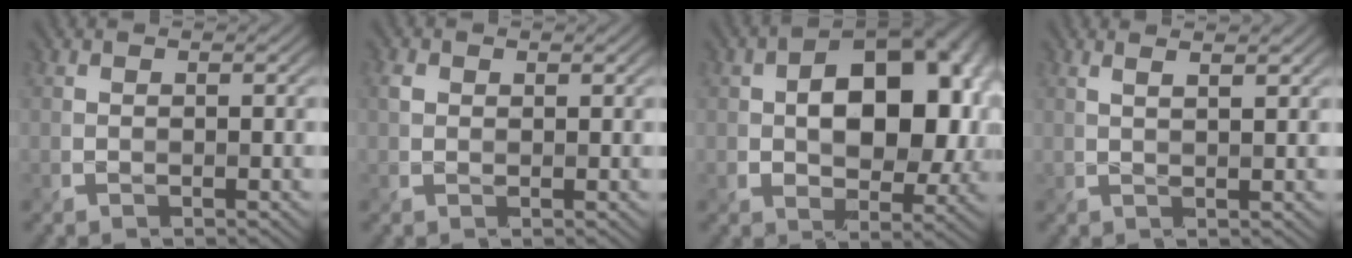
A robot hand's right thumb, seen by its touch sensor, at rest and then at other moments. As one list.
[{"total": 1.3, "force": [0.4, 1.1, 0.6], "torque": [-0.019, -0.001, 0.009]}, {"total": 14.5, "force": [1.7, 9.6, 10.8], "torque": [-0.125, 0.014, 0.029]}, {"total": 3.1, "force": [1.9, 0.8, 2.3], "torque": [-0.020, 0.007, 0.016]}]